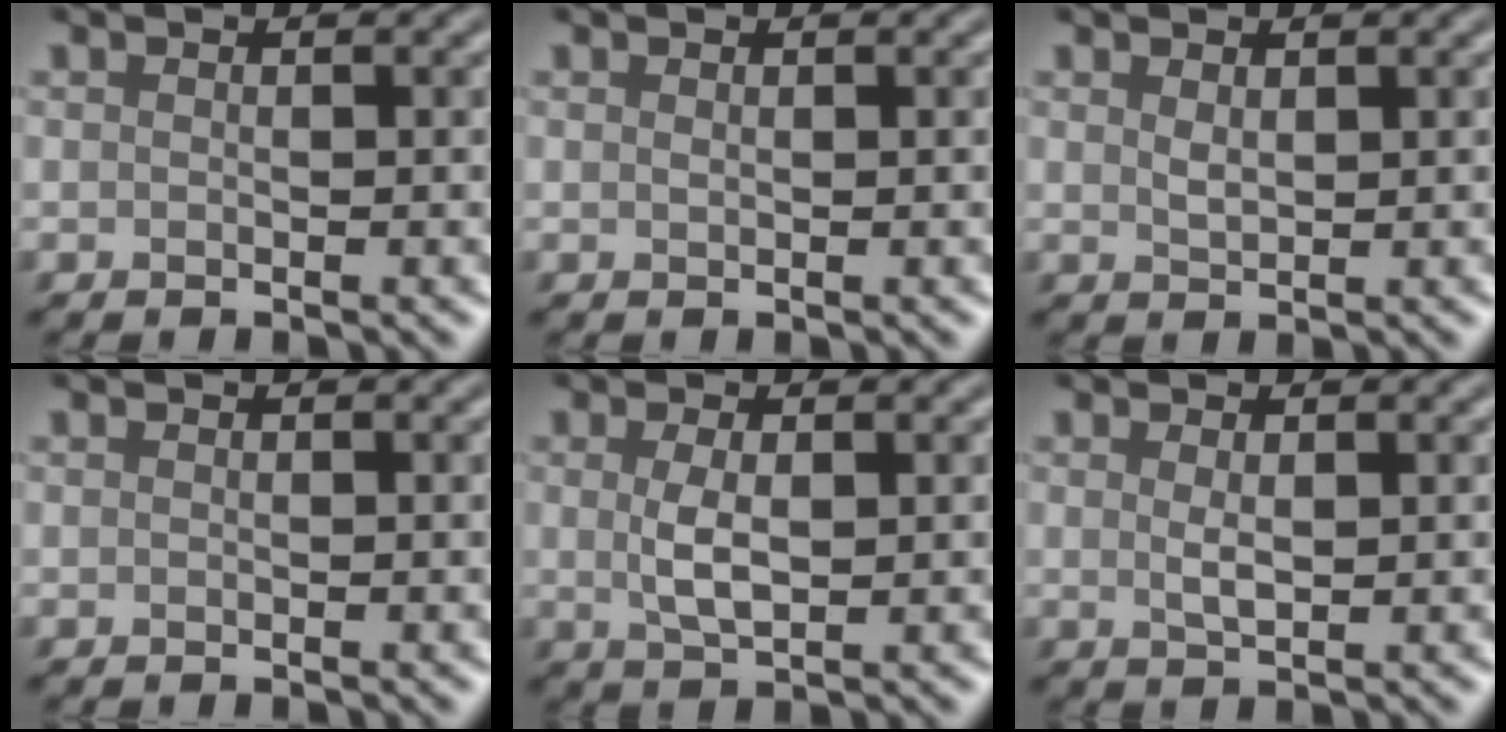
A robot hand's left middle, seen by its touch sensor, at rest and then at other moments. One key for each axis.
{"total": 0.0}
{"total": 0.9, "fx": 0.5, "fy": 0.4, "fz": 0.6, "tx": -0.019, "ty": -0.003, "tz": 0.013}
{"total": 0.0}
{"total": 2.5, "fx": 0.2, "fy": 1.0, "fz": 2.3, "tx": -0.058, "ty": -0.002, "tz": 0.006}
{"total": 1.2, "fx": 0.3, "fy": 0.4, "fz": 1.1, "tx": -0.027, "ty": -0.004, "tz": 0.009}